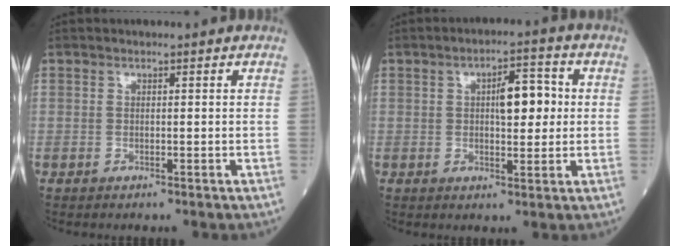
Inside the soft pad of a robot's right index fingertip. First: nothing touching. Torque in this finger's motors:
{"motor_torque": [0.28, 0.16, 0.11, 0.06]}